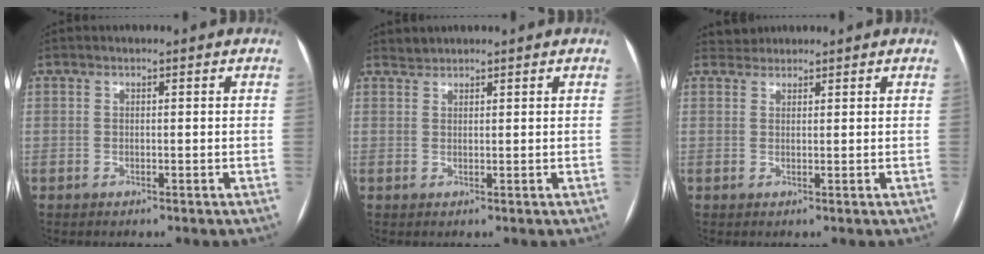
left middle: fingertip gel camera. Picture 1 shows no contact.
{"total": 1.1, "force": [1.0, 0.1, -0.3], "torque": [0.000, 0.005, 0.021]}
{"total": 1.6, "force": [1.5, 0.4, -0.6], "torque": [0.003, 0.012, 0.027]}